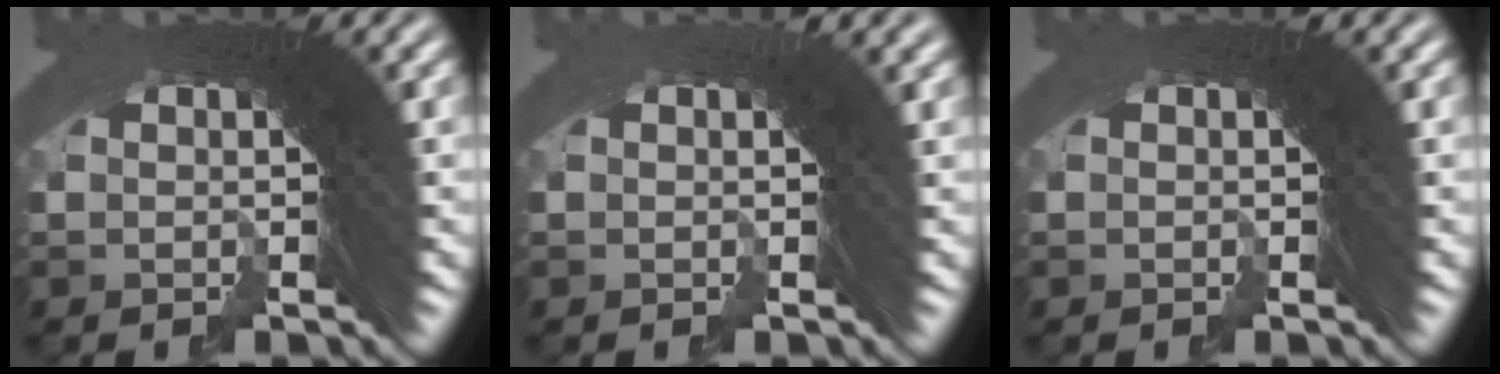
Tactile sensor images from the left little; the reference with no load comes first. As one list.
[{"total": 0.9, "force": [0.6, 0.1, 0.6], "torque": [-0.006, 0.005, 0.005]}, {"total": 0.0}]